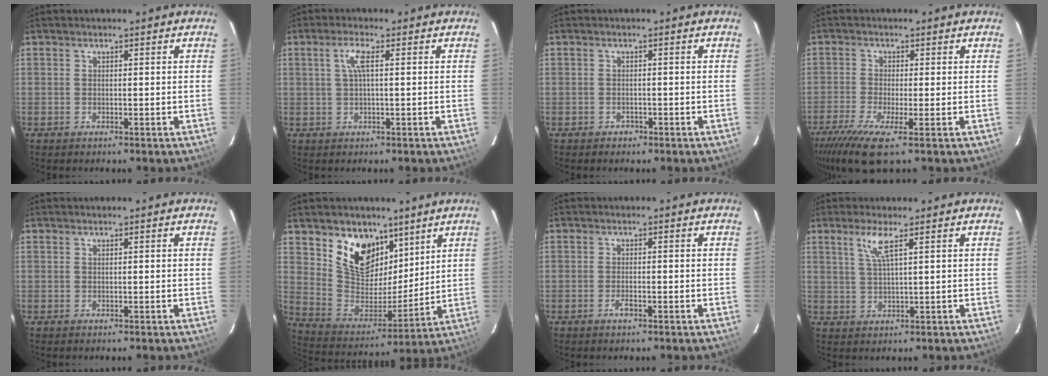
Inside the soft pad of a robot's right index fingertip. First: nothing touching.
{"total": 3.1, "force": [0.6, 0.2, 3.1], "torque": [-0.063, 0.005, 0.012]}
{"total": 1.4, "force": [-0.9, 1.1, 0.1], "torque": [-0.002, 0.004, -0.012]}
{"total": 8.0, "force": [-4.6, 0.9, 6.5], "torque": [-0.158, -0.027, -0.090]}
{"total": 0.0}
{"total": 15.6, "force": [9.2, 9.9, 7.7], "torque": [-0.160, -0.005, 0.180]}
{"total": 1.7, "force": [-1.0, 0.5, 1.2], "torque": [-0.025, 0.000, -0.018]}
{"total": 4.0, "force": [2.1, 0.0, 3.4], "torque": [-0.070, 0.000, 0.045]}